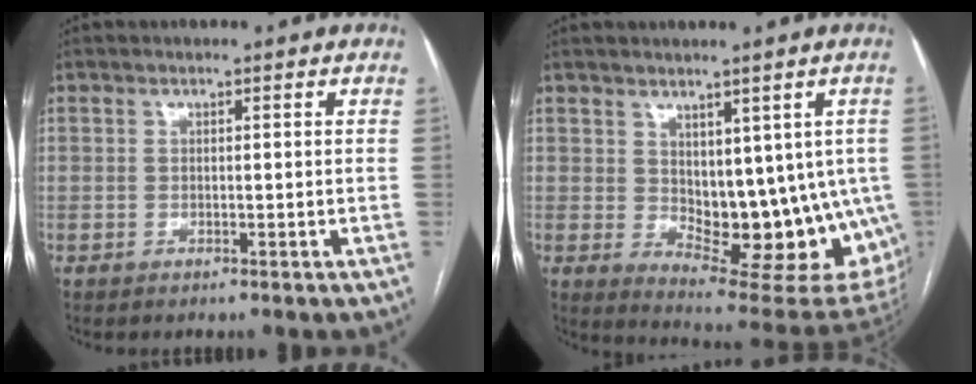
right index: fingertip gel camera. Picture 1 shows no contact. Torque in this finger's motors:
{"motor_torque": [0.52, 0.07, 0.19, 0.04]}